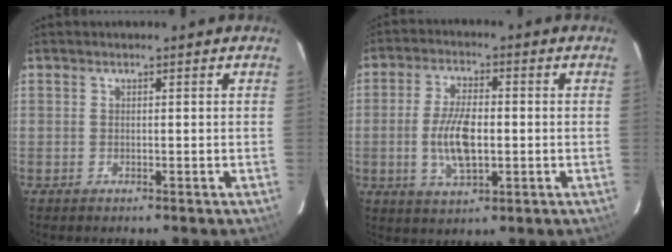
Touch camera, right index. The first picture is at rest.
{"total": 9.4, "force": [-1.2, 4.1, 8.4], "torque": [-0.167, -0.001, -0.021]}